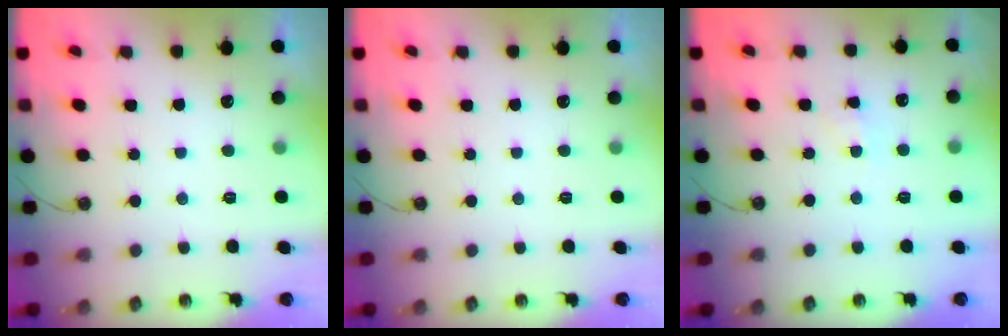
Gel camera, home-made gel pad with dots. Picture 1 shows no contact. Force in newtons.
{"total": 0.0}
{"total": 1.9, "press": 1.9, "slide": 0.1}